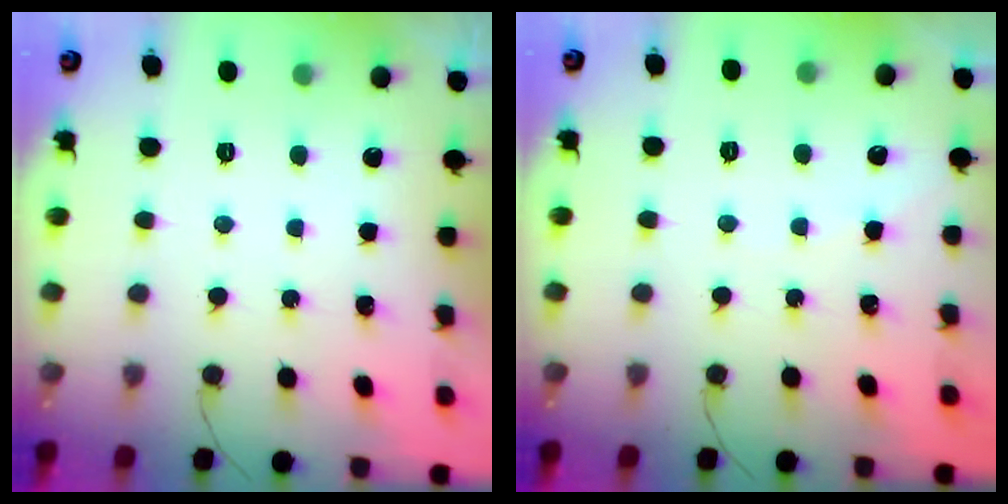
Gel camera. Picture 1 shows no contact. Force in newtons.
{"total": 2.3, "press": 2.3, "slide": 0.3}